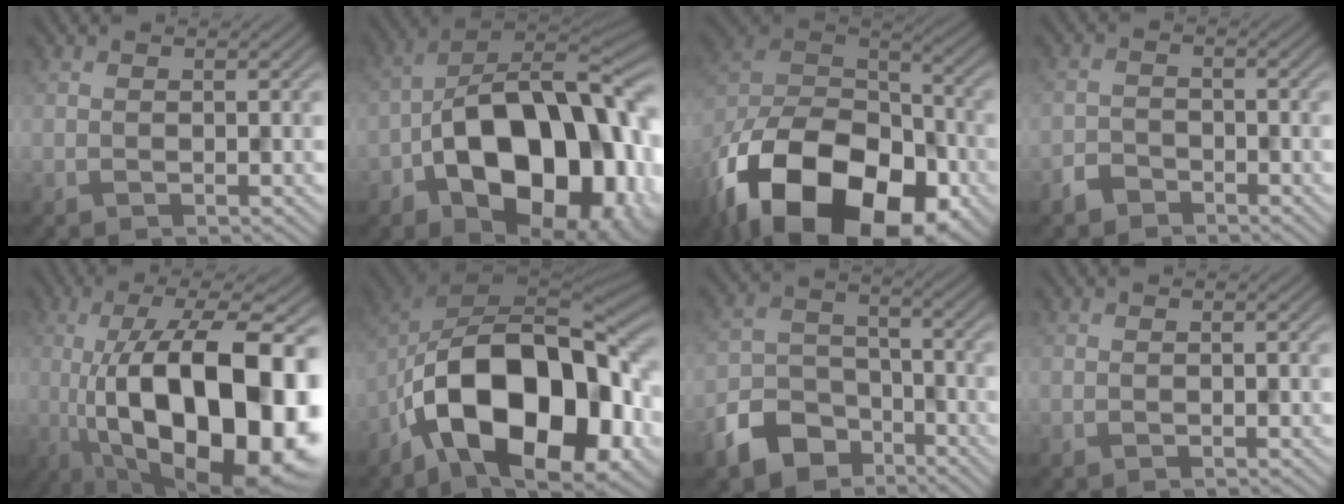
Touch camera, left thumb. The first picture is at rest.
{"total": 19.5, "force": [-6.3, 11.4, 14.5], "torque": [-0.213, -0.014, -0.103]}
{"total": 21.2, "force": [-11.5, 12.1, 13.1], "torque": [-0.278, -0.041, -0.186]}
{"total": 2.2, "force": [-1.9, 1.1, 0.4], "torque": [-0.012, 0.004, -0.043]}
{"total": 20.4, "force": [-3.6, 7.7, 18.5], "torque": [-0.290, 0.005, -0.055]}
{"total": 19.1, "force": [-6.7, 10.1, 14.7], "torque": [-0.252, -0.020, -0.107]}
{"total": 8.8, "force": [-5.6, 5.7, 3.7], "torque": [-0.091, -0.013, -0.120]}
{"total": 0.0}